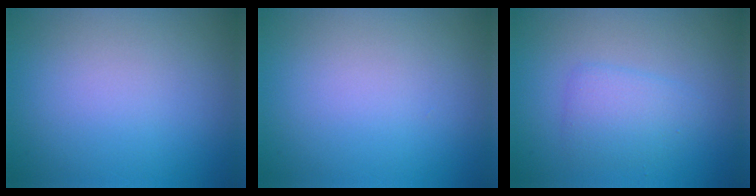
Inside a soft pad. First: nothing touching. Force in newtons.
{"total": 0.0}
{"total": 2.5, "press": 2.5, "slide": 0.1}